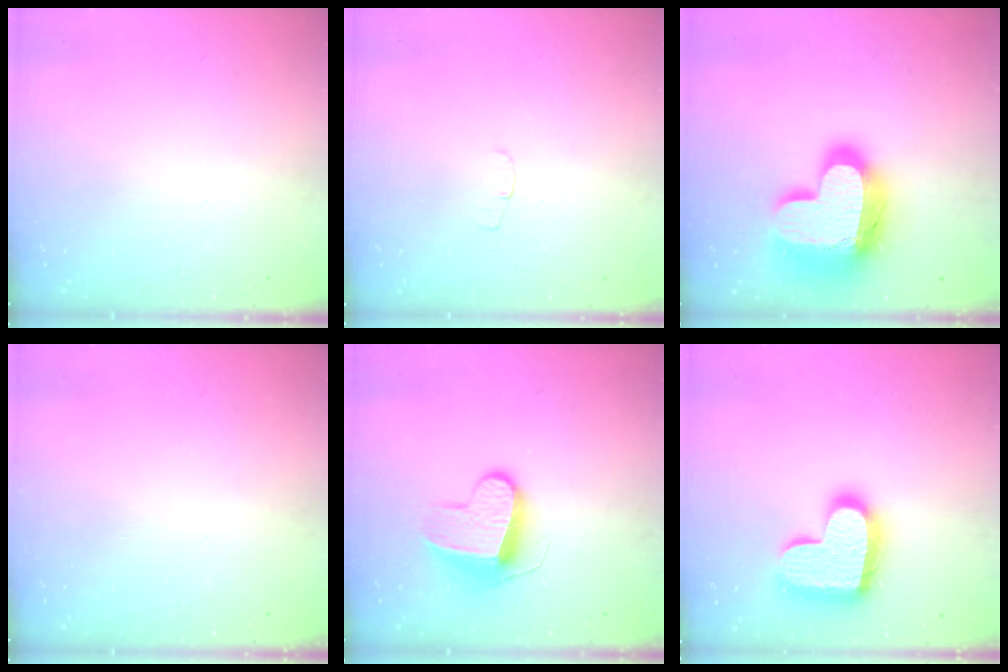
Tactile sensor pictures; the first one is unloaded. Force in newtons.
{"total": 4.1, "press": 4.1, "slide": 0.4}
{"total": 21.0, "press": 20.9, "slide": 1.5}
{"total": 0.5, "press": 0.5, "slide": 0.1}
{"total": 9.9, "press": 9.9, "slide": 0.2}
{"total": 17.7, "press": 17.6, "slide": 1.3}